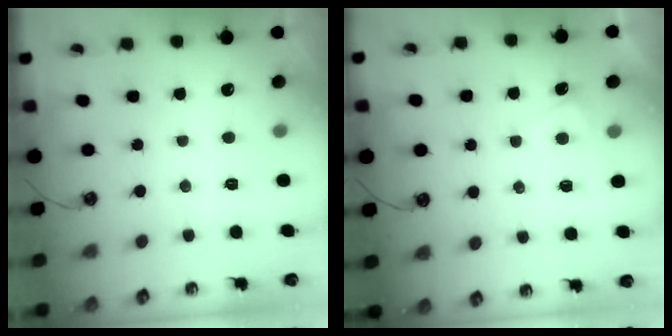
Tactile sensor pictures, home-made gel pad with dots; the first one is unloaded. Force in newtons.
{"total": 4.3, "press": 4.3, "slide": 0.2}